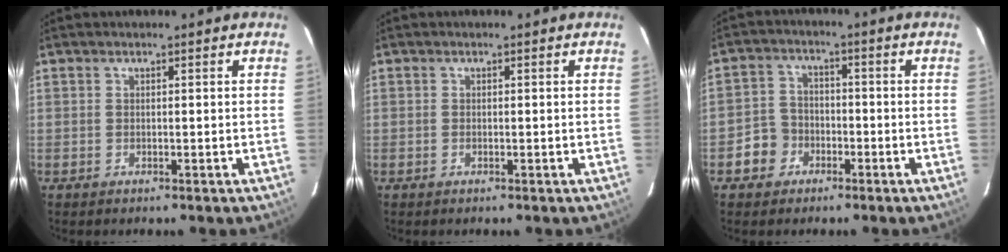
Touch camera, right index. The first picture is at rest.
{"total": 0.0}
{"total": 5.5, "force": [-2.7, 4.7, 0.8], "torque": [-0.023, 0.022, -0.047]}